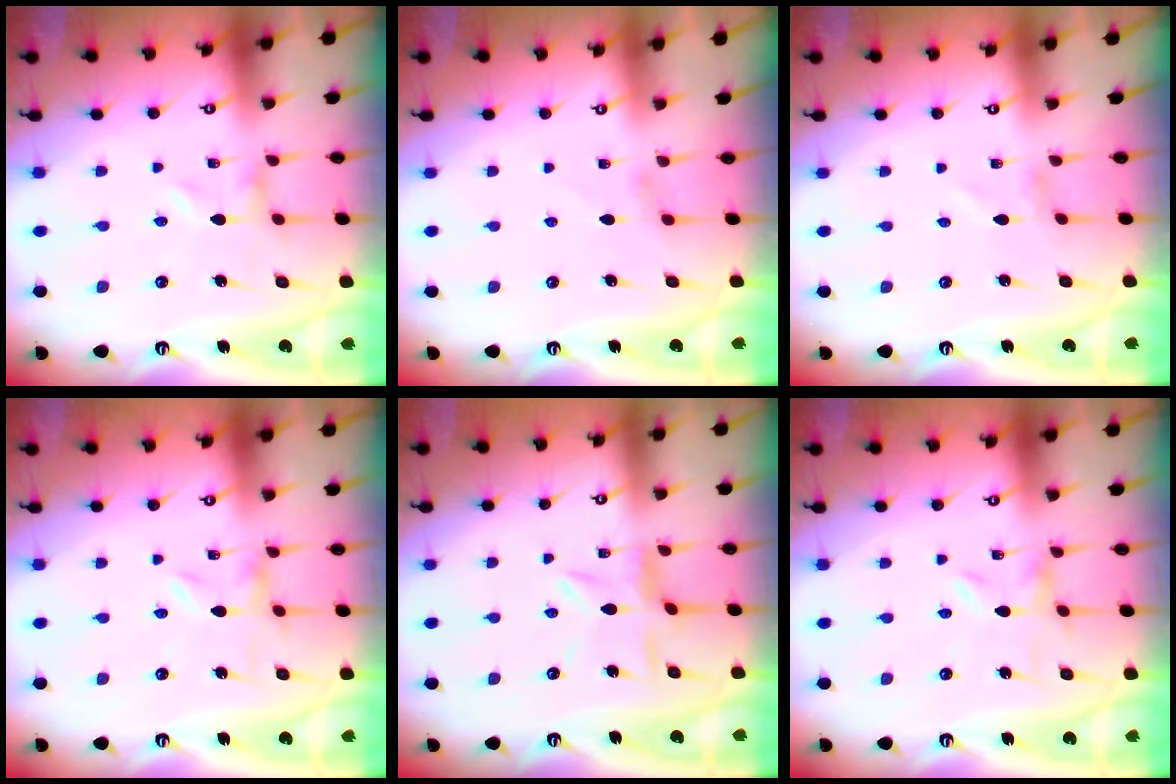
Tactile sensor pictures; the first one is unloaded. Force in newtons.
{"total": 1.6, "press": 1.5, "slide": 0.4}
{"total": 1.3, "press": 1.3, "slide": 0.1}
{"total": 0.0}
{"total": 5.8, "press": 5.7, "slide": 0.6}
{"total": 0.0}